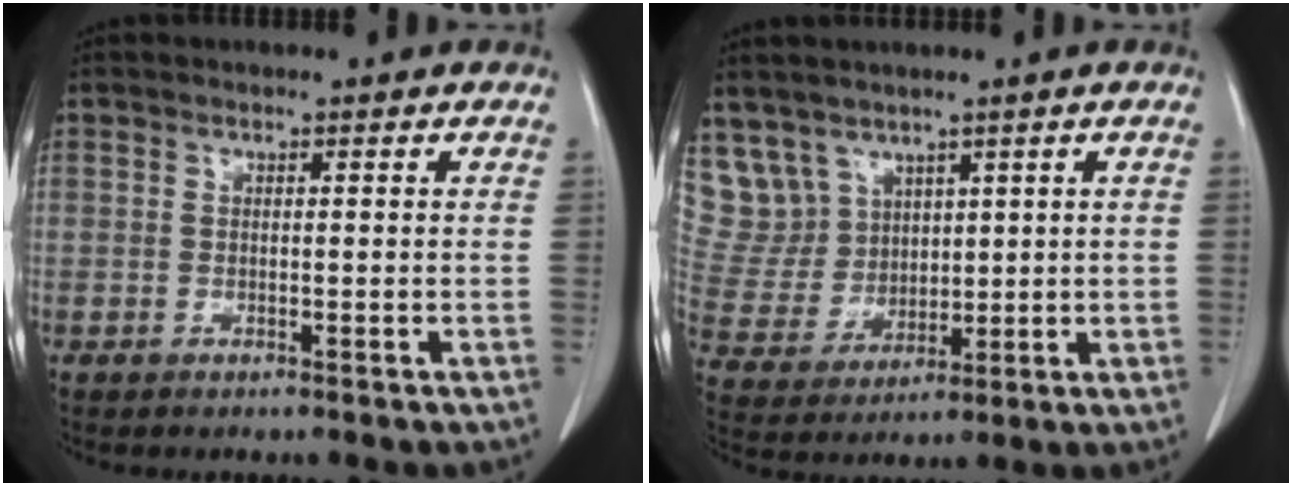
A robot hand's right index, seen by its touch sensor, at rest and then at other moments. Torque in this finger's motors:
{"motor_torque": [0.01, 0.25, 0.07, 0.04]}